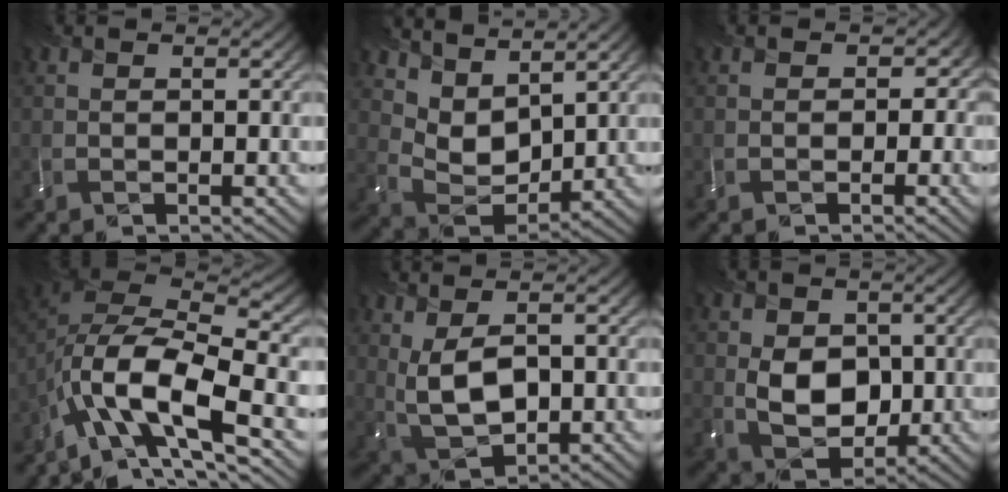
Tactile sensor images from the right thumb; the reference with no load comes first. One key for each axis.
{"total": 8.1, "fx": 5.6, "fy": 4.2, "fz": 3.9, "tx": -0.105, "ty": 0.001, "tz": 0.103}
{"total": 3.6, "fx": -0.7, "fy": 3.2, "fz": 1.6, "tx": -0.023, "ty": -0.002, "tz": -0.005}
{"total": 14.6, "fx": -7.5, "fy": 5.5, "fz": 11.3, "tx": -0.241, "ty": -0.010, "tz": -0.136}
{"total": 6.3, "fx": 0.3, "fy": 3.8, "fz": 5.0, "tx": -0.117, "ty": -0.005, "tz": 0.010}
{"total": 7.0, "fx": -0.3, "fy": 5.4, "fz": 4.5, "tx": -0.092, "ty": -0.012, "tz": -0.005}